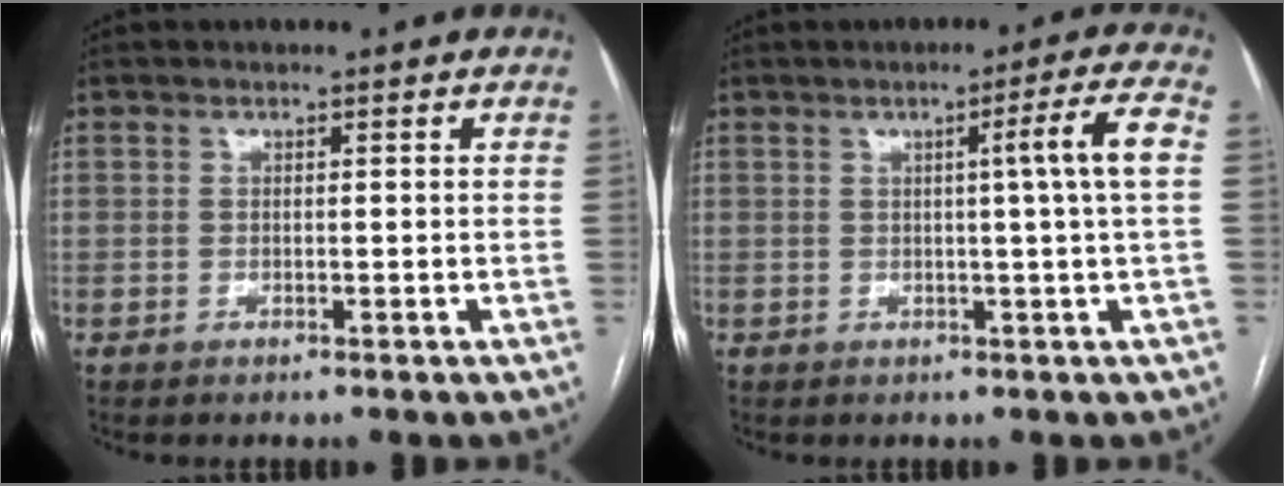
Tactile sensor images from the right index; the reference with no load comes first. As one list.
[{"total": 5.9, "force": [0.7, -1.7, 5.6], "torque": [-0.080, 0.003, 0.013]}]